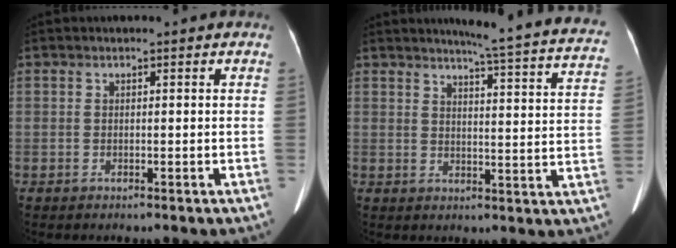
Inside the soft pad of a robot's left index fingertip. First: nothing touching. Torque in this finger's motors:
{"motor_torque": [-0.32, -1.29, 0.17, 0.01]}